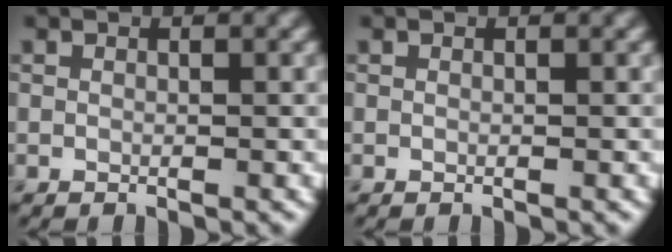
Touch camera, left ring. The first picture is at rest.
{"total": 0.0}